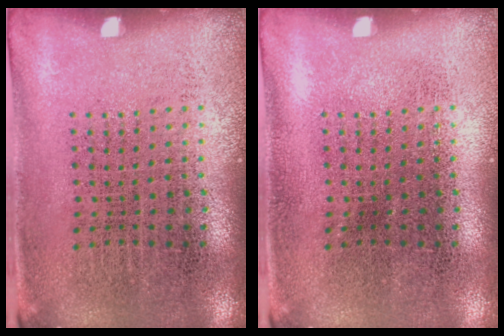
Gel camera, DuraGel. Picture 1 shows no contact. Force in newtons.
{"total": 0.0}